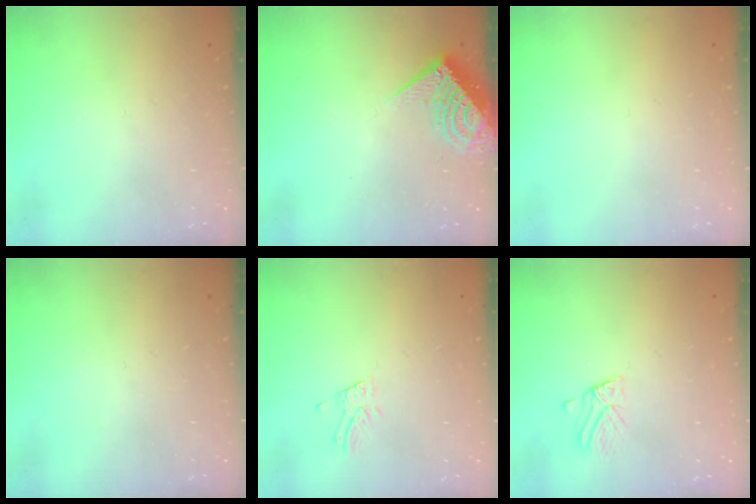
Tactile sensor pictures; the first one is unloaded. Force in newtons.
{"total": 8.6, "press": 8.5, "slide": 0.7}
{"total": 0.0}
{"total": 0.0}
{"total": 2.4, "press": 2.4, "slide": 0.3}
{"total": 2.7, "press": 2.7, "slide": 0.2}